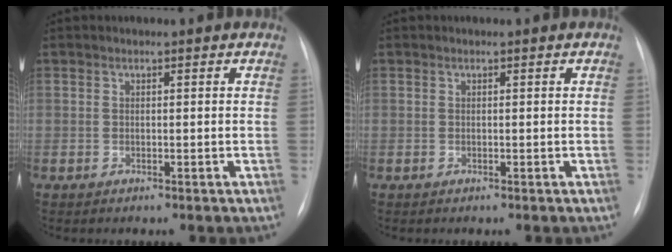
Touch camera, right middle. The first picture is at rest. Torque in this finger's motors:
{"motor_torque": [0.00, 0.00, 0.00, 0.00]}